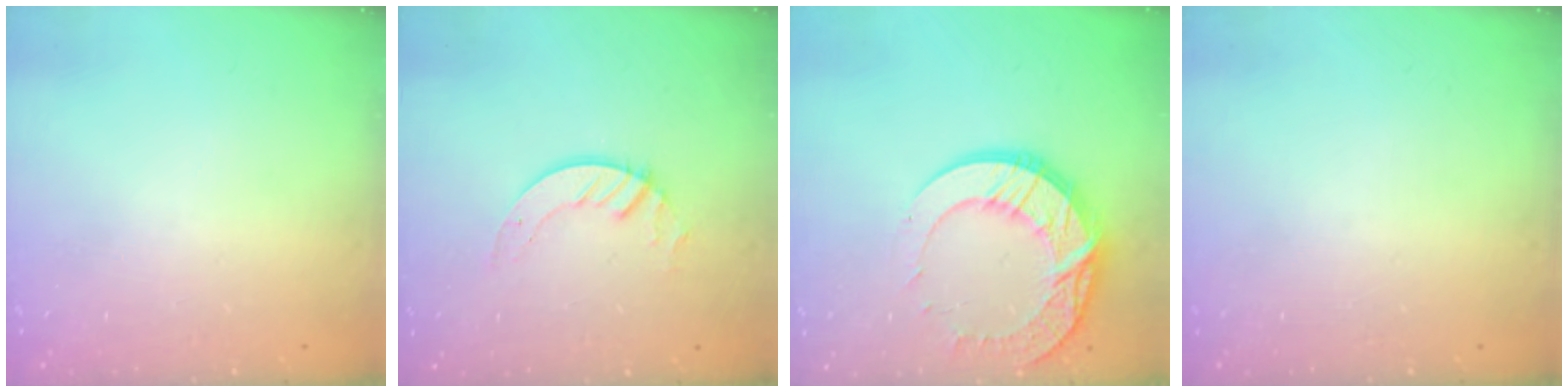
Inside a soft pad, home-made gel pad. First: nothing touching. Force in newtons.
{"total": 3.6, "press": 3.6, "slide": 0.4}
{"total": 17.8, "press": 17.7, "slide": 1.5}
{"total": 0.0}